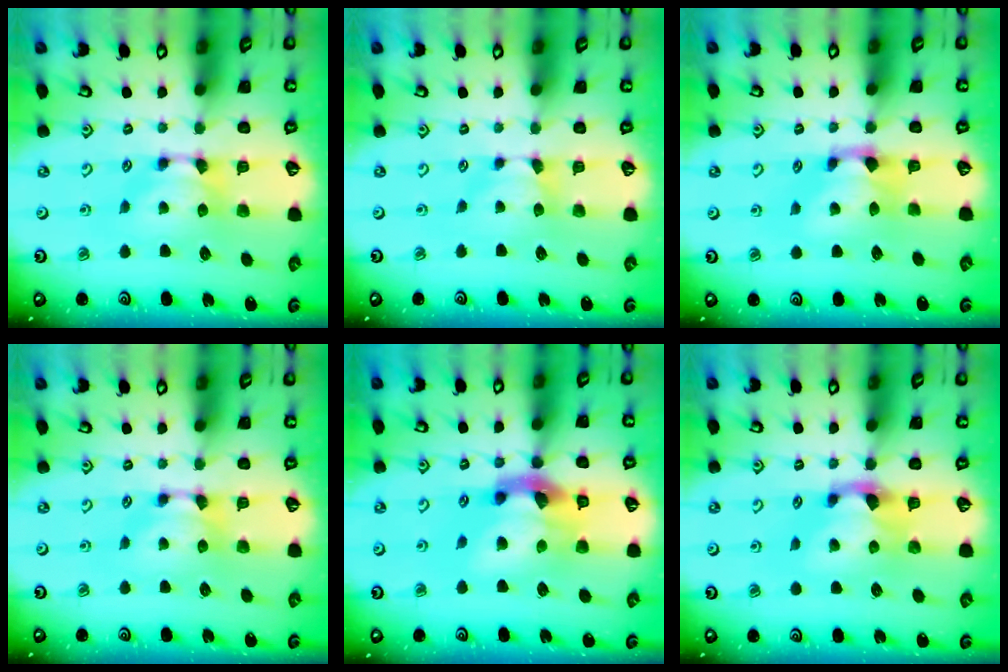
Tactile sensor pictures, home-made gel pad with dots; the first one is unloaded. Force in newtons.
{"total": 1.0, "press": 0.9, "slide": 0.3}
{"total": 1.4, "press": 0.4, "slide": 1.3}
{"total": 0.0}
{"total": 9.0, "press": 8.6, "slide": 2.8}
{"total": 1.7, "press": 1.3, "slide": 1.1}